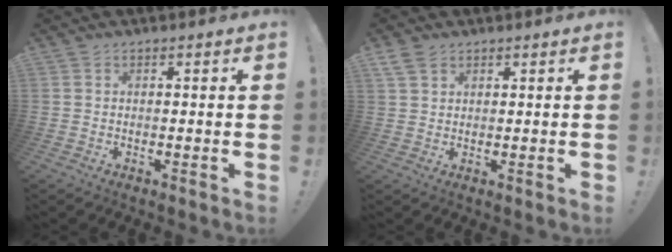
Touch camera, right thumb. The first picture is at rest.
{"total": 3.8, "force": [2.4, 2.2, 1.9], "torque": [-0.034, -0.007, 0.047]}